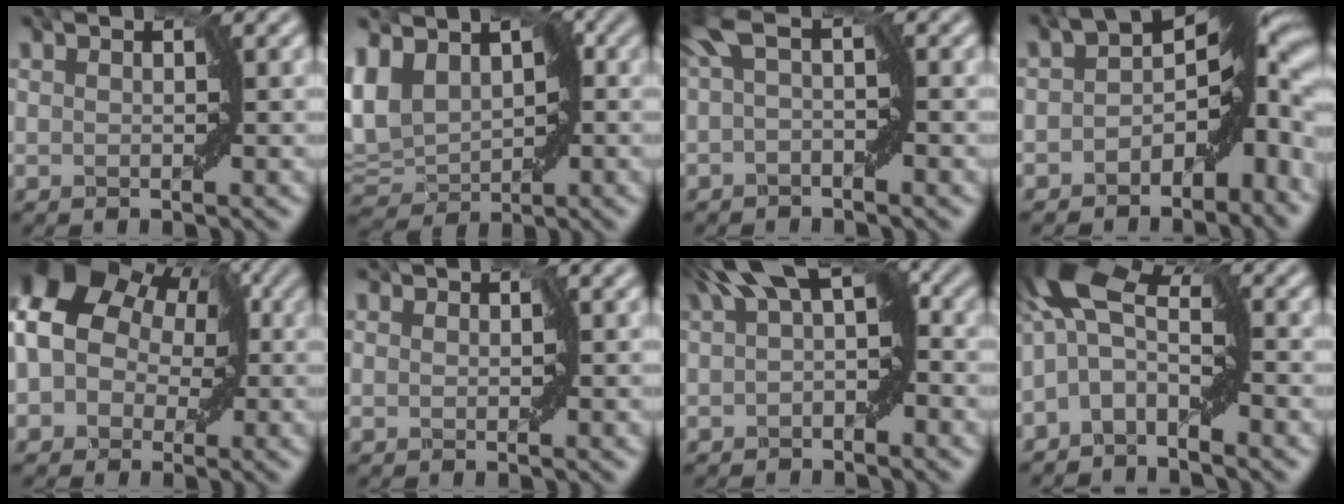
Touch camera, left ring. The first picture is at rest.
{"total": 6.1, "force": [1.4, 4.6, 3.9], "torque": [-0.075, 0.005, 0.026]}
{"total": 3.1, "force": [0.3, 1.0, 2.9], "torque": [-0.050, 0.008, -0.002]}
{"total": 10.3, "force": [-1.4, 6.0, 8.2], "torque": [-0.077, 0.008, -0.044]}
{"total": 10.4, "force": [1.5, 8.8, 5.3], "torque": [-0.098, 0.030, 0.004]}
{"total": 0.0}
{"total": 5.6, "force": [1.5, 2.2, 4.9], "torque": [-0.060, 0.014, 0.014]}
{"total": 5.4, "force": [-1.4, 2.8, 4.4], "torque": [-0.079, 0.018, -0.042]}